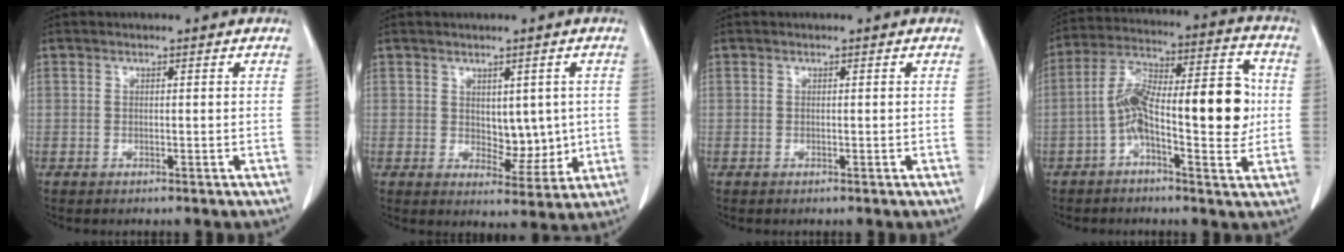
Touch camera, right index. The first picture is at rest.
{"total": 5.6, "force": [0.5, 3.2, 4.6], "torque": [-0.055, -0.005, 0.020]}
{"total": 0.0}
{"total": 16.0, "force": [-1.5, 4.7, 15.2], "torque": [-0.250, 0.042, -0.025]}